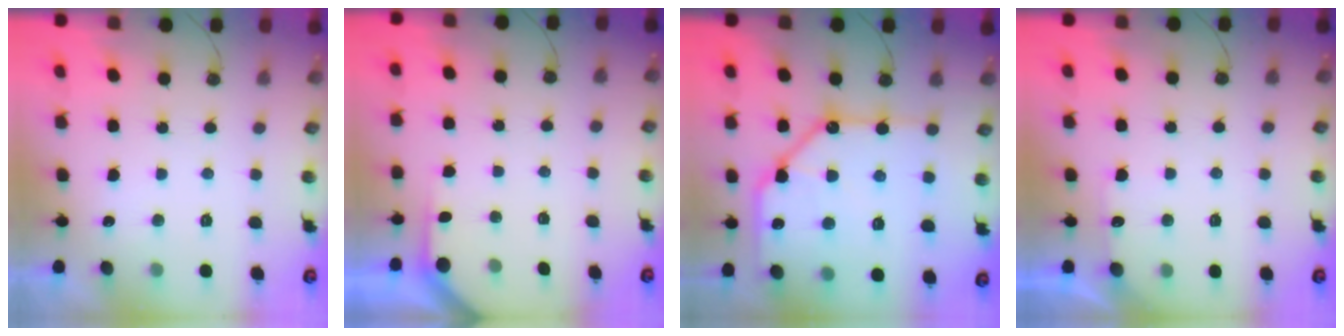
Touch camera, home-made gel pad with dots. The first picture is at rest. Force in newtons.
{"total": 1.9, "press": 1.9, "slide": 0.2}
{"total": 20.3, "press": 20.2, "slide": 2.2}
{"total": 3.8, "press": 3.8, "slide": 0.4}